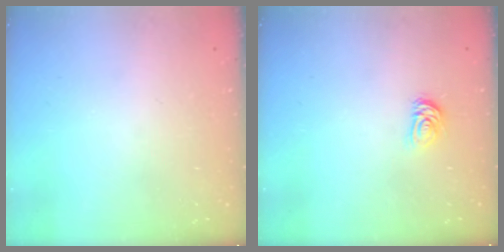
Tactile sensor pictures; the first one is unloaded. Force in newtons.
{"total": 3.6, "press": 3.6, "slide": 0.6}